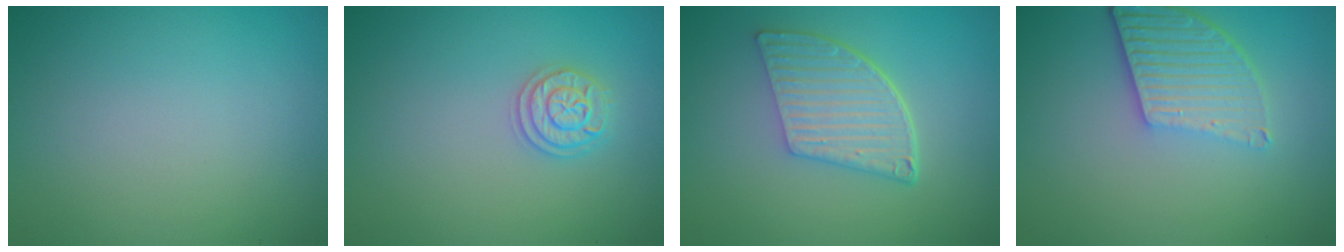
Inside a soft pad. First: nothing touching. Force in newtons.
{"total": 2.1, "press": 2.1, "slide": 0.3}
{"total": 5.9, "press": 4.3, "slide": 4.0}
{"total": 5.2, "press": 3.8, "slide": 3.6}